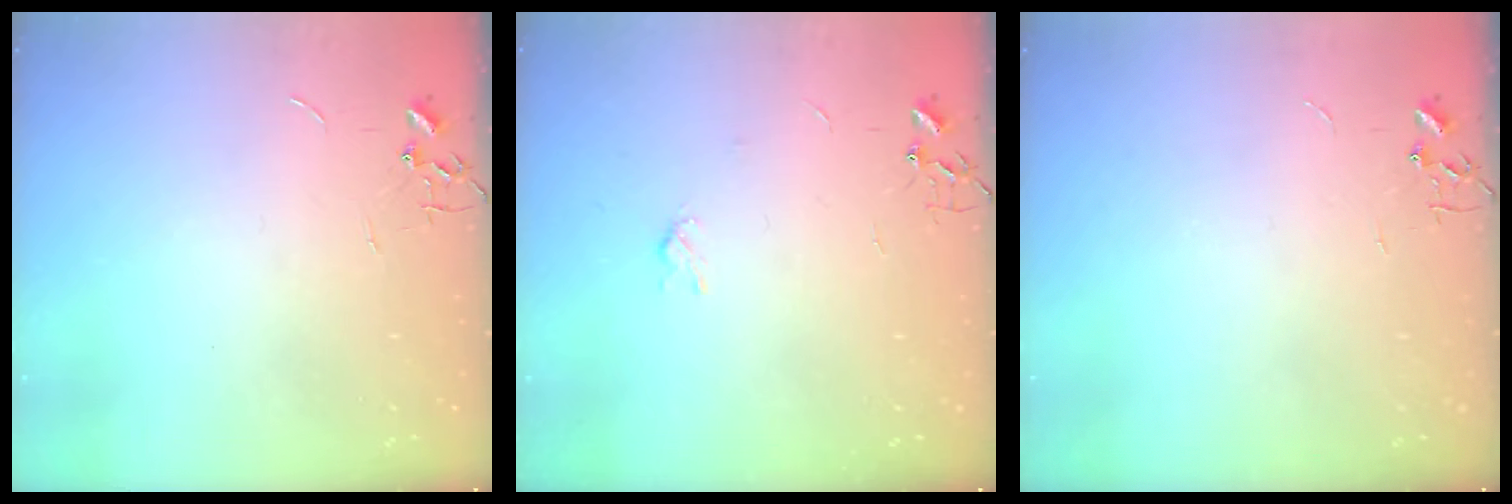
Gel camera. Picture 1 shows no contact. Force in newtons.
{"total": 3.0, "press": 2.9, "slide": 0.6}
{"total": 0.0}